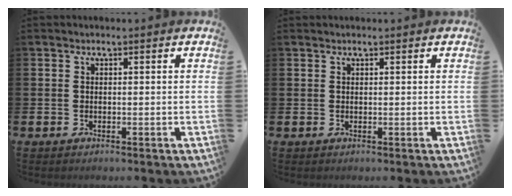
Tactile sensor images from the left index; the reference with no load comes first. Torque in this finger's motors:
{"motor_torque": [0.89, -1.07, 0.11, 0.00]}